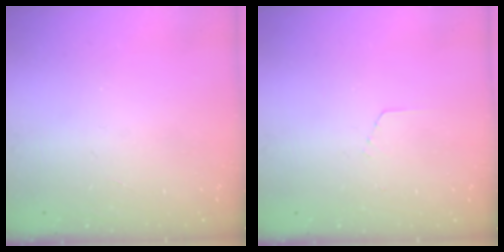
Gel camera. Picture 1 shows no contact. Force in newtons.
{"total": 2.9, "press": 2.9, "slide": 0.2}